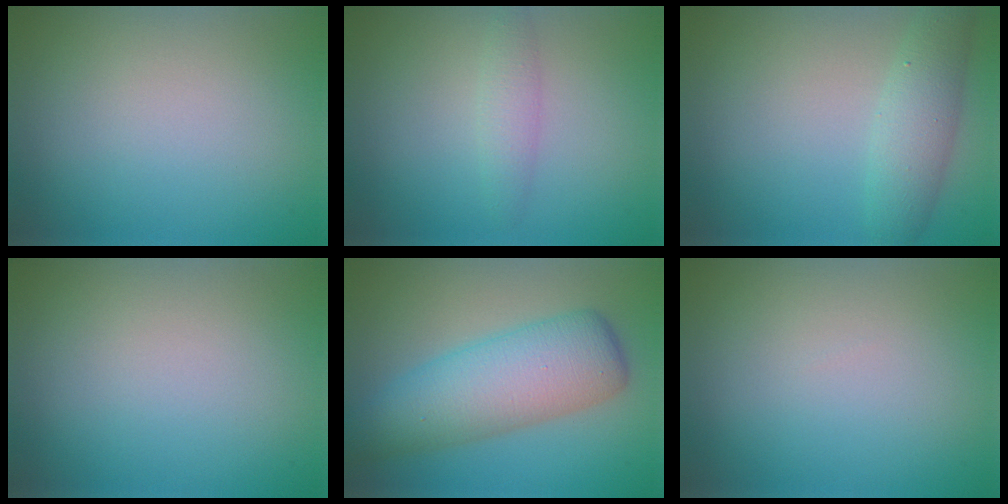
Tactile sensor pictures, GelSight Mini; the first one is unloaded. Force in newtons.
{"total": 1.8, "press": 1.8, "slide": 0.1}
{"total": 3.4, "press": 3.4, "slide": 0.2}
{"total": 0.0}
{"total": 8.2, "press": 8.2, "slide": 0.2}
{"total": 0.0}